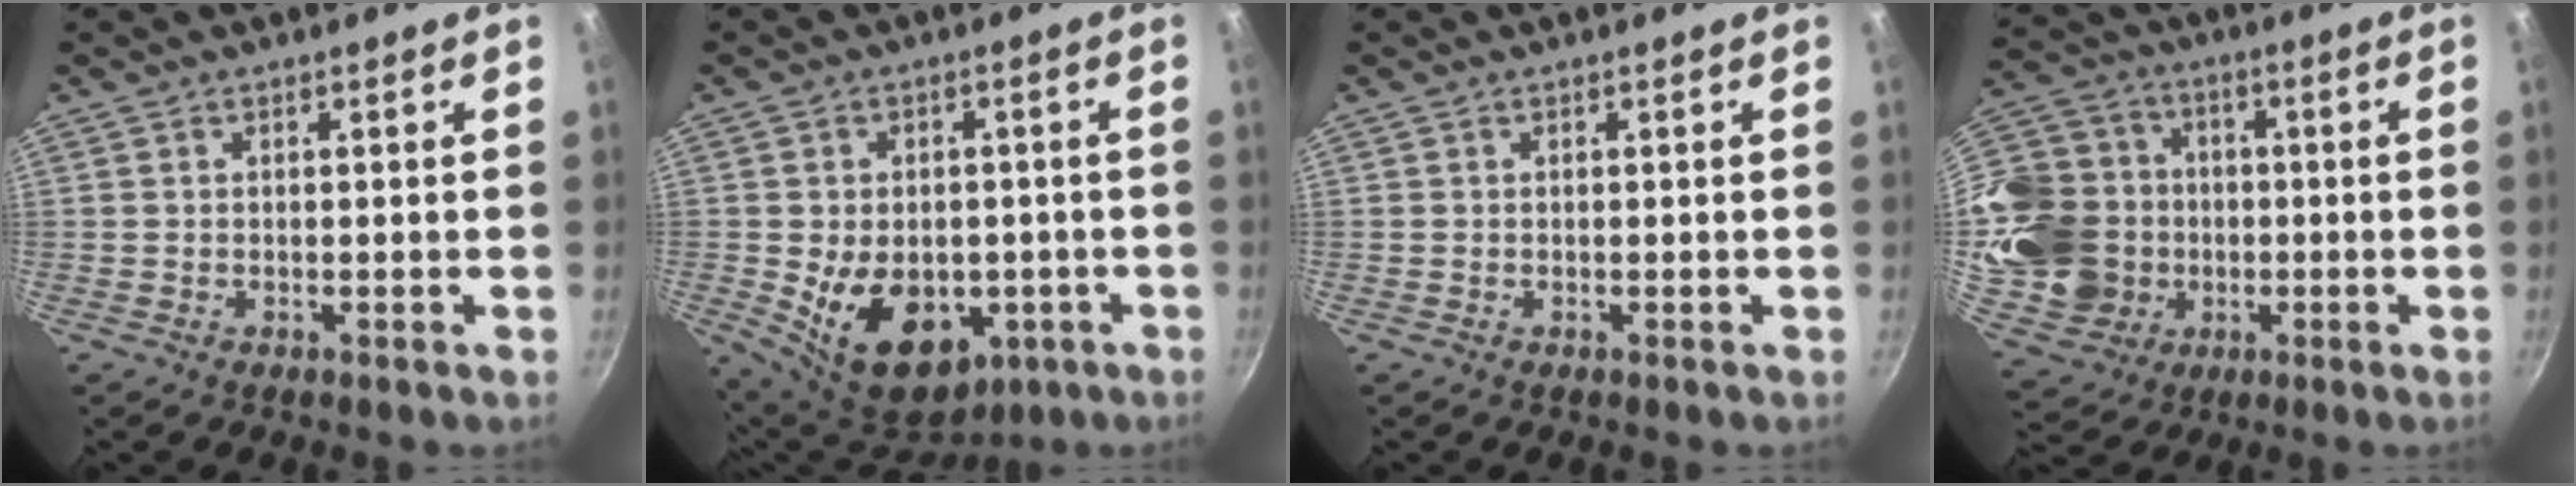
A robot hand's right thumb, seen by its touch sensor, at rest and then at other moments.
{"total": 16.2, "force": [-4.0, 11.0, 11.2], "torque": [-0.147, -0.003, -0.037]}
{"total": 0.0}
{"total": 19.0, "force": [-1.3, 16.7, 9.1], "torque": [-0.168, 0.030, -0.011]}